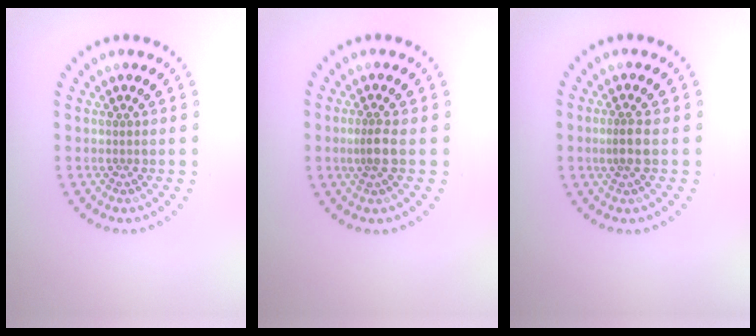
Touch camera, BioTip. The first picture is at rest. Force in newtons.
{"total": 2.1, "press": 1.7, "slide": 1.1}
{"total": 2.2, "press": 1.8, "slide": 1.2}